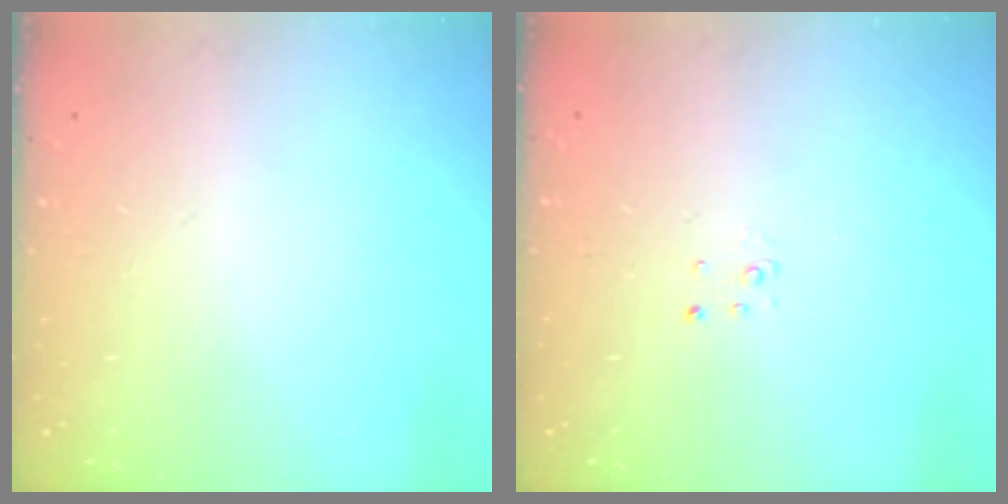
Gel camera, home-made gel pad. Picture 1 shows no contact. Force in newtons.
{"total": 2.0, "press": 2.0, "slide": 0.2}